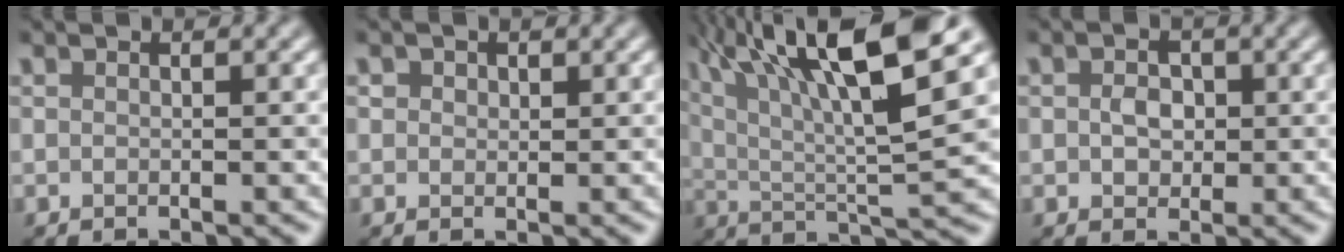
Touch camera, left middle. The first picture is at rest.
{"total": 0.8, "force": [0.3, 0.7, 0.0], "torque": [0.000, -0.003, 0.003]}
{"total": 13.1, "force": [6.7, 2.9, 10.8], "torque": [-0.174, 0.017, 0.113]}
{"total": 2.0, "force": [-0.1, 1.7, 1.0], "torque": [-0.020, -0.002, -0.005]}